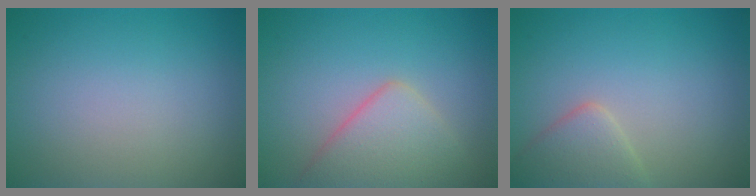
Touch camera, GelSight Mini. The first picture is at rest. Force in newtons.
{"total": 4.5, "press": 4.5, "slide": 0.2}
{"total": 2.9, "press": 2.9, "slide": 0.2}